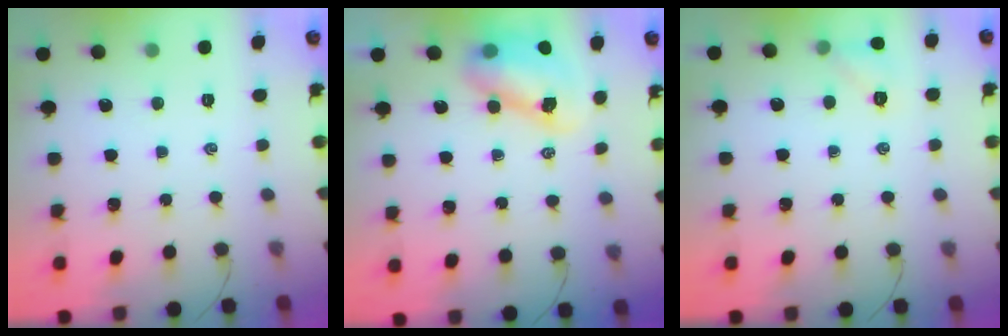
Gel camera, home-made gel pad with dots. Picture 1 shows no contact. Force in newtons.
{"total": 8.2, "press": 8.1, "slide": 1.7}
{"total": 6.6, "press": 6.4, "slide": 1.9}